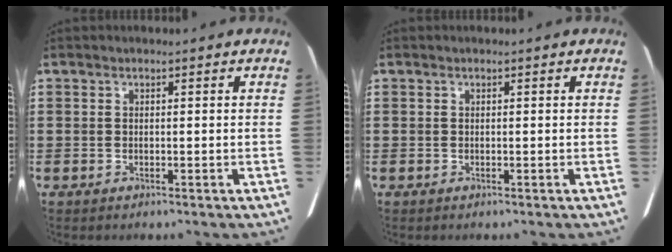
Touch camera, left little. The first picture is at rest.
{"total": 0.0}